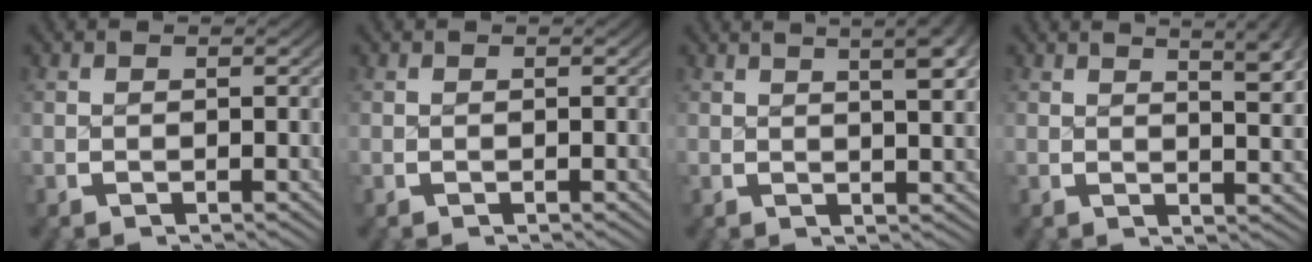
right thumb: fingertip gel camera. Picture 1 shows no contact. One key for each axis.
{"total": 0.0}
{"total": 5.6, "fx": 2.4, "fy": 1.9, "fz": 4.6, "tx": -0.050, "ty": 0.009, "tz": 0.032}
{"total": 4.5, "fx": 2.2, "fy": 1.4, "fz": 3.7, "tx": -0.038, "ty": -0.003, "tz": 0.034}